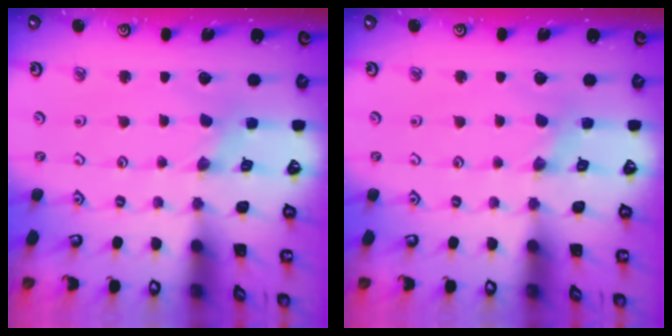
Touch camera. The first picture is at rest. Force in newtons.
{"total": 2.1, "press": 2.1, "slide": 0.4}